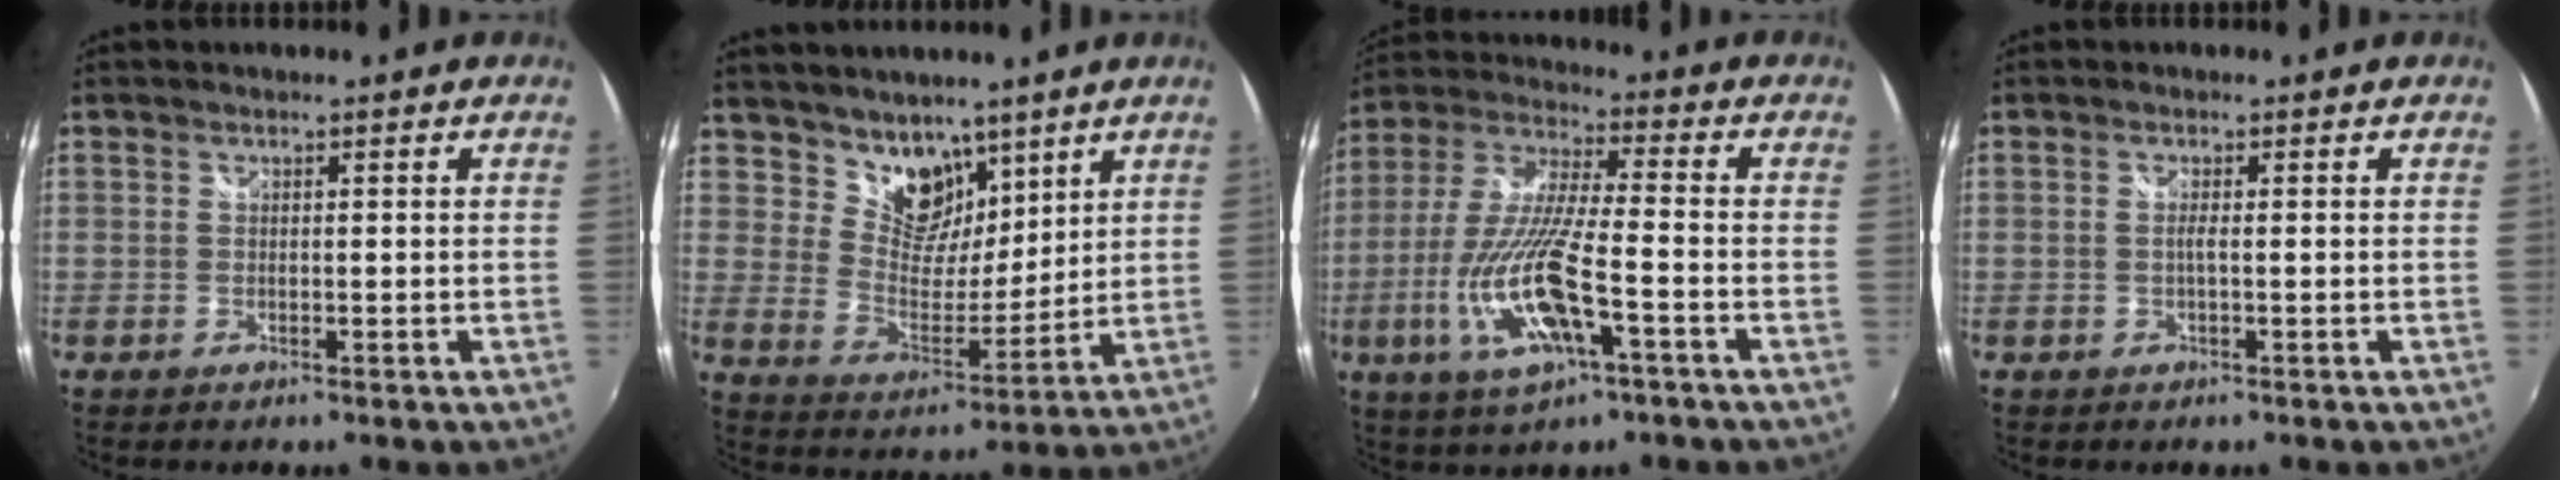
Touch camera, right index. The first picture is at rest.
{"total": 10.0, "force": [7.2, 6.0, 3.3], "torque": [-0.050, -0.006, 0.134]}
{"total": 16.8, "force": [-6.1, 3.9, 15.2], "torque": [-0.323, -0.021, -0.116]}
{"total": 1.0, "force": [-0.2, -0.2, 1.0], "torque": [-0.018, 0.000, -0.006]}